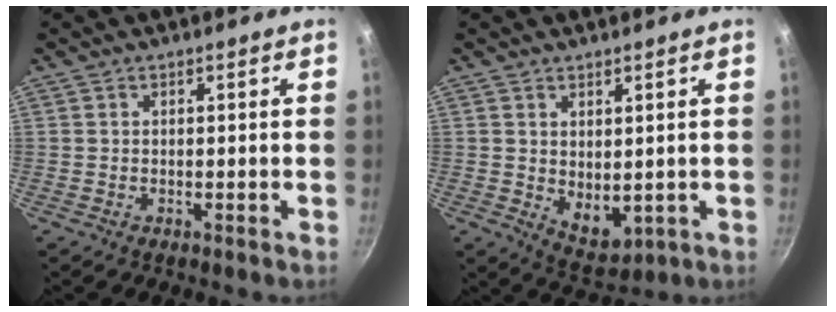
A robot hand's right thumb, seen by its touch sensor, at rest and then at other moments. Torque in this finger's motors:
{"motor_torque": [-0.34, 0.43, -0.50, 0.14, -0.03]}